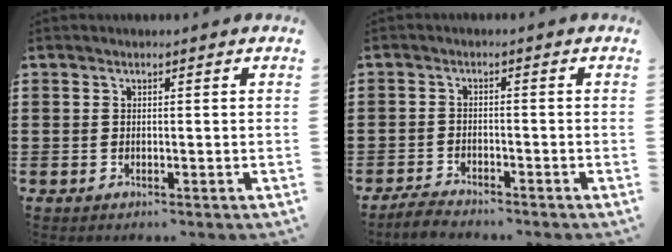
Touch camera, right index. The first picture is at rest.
{"total": 2.4, "force": [-2.4, 0.2, 0.1], "torque": [-0.007, 0.005, -0.051]}